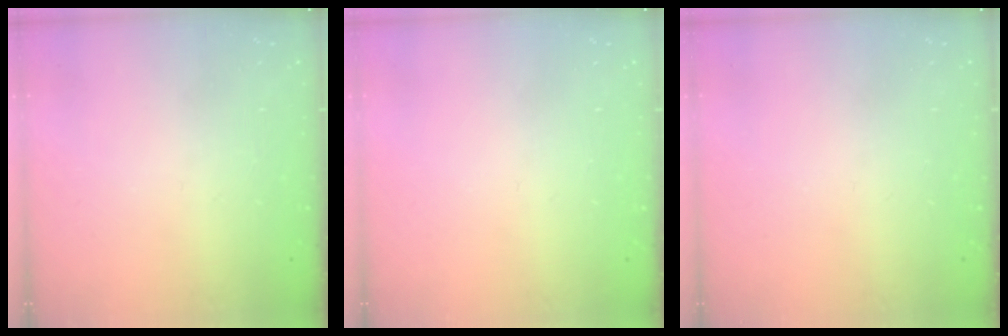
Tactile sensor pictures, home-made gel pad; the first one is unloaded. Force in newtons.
{"total": 0.0}
{"total": 0.0}